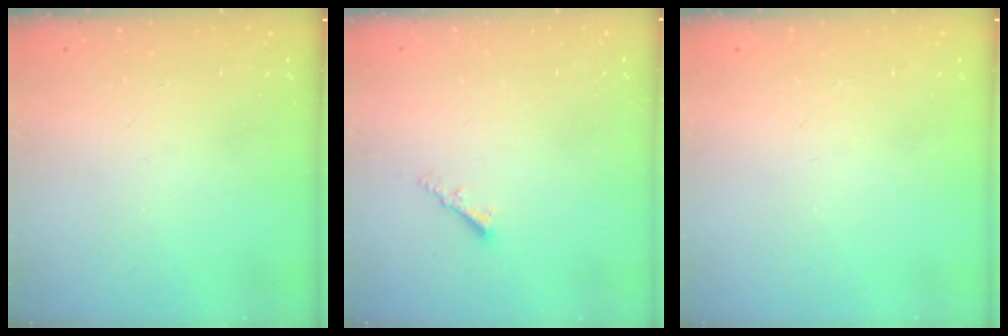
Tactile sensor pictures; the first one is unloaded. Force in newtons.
{"total": 2.2, "press": 2.2, "slide": 0.4}
{"total": 0.0}